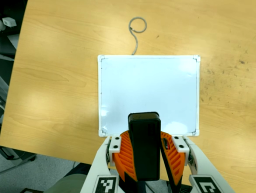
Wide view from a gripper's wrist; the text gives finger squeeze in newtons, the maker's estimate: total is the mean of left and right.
{"total": 11.0, "left": 10.4, "right": 11.5}